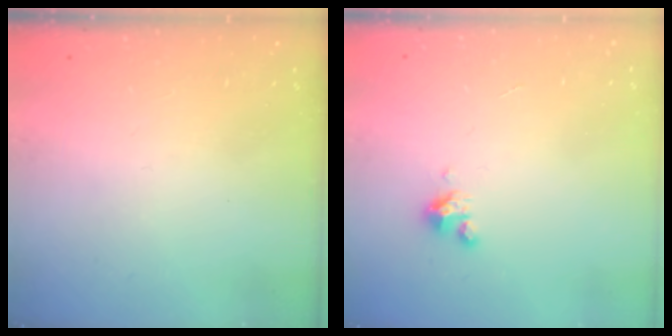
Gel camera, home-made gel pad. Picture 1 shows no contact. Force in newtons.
{"total": 2.8, "press": 2.8, "slide": 0.2}